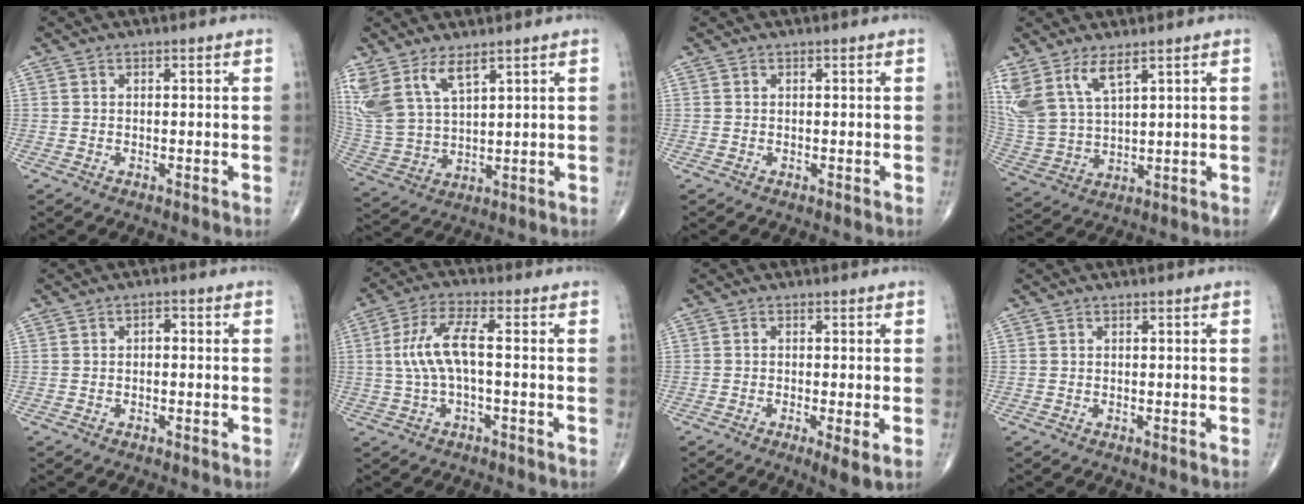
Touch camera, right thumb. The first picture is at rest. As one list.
[{"total": 11.6, "force": [7.1, 5.0, 7.7], "torque": [-0.165, -0.025, 0.160]}, {"total": 0.0}, {"total": 11.5, "force": [6.8, 4.7, 7.9], "torque": [-0.177, -0.023, 0.153]}, {"total": 1.4, "force": [0.0, 0.9, 1.1], "torque": [-0.008, 0.004, -0.006]}, {"total": 8.2, "force": [0.1, 2.6, 7.8], "torque": [-0.180, 0.025, -0.001]}, {"total": 3.9, "force": [-1.2, 0.7, 3.7], "torque": [-0.068, -0.013, -0.024]}, {"total": 0.0}]